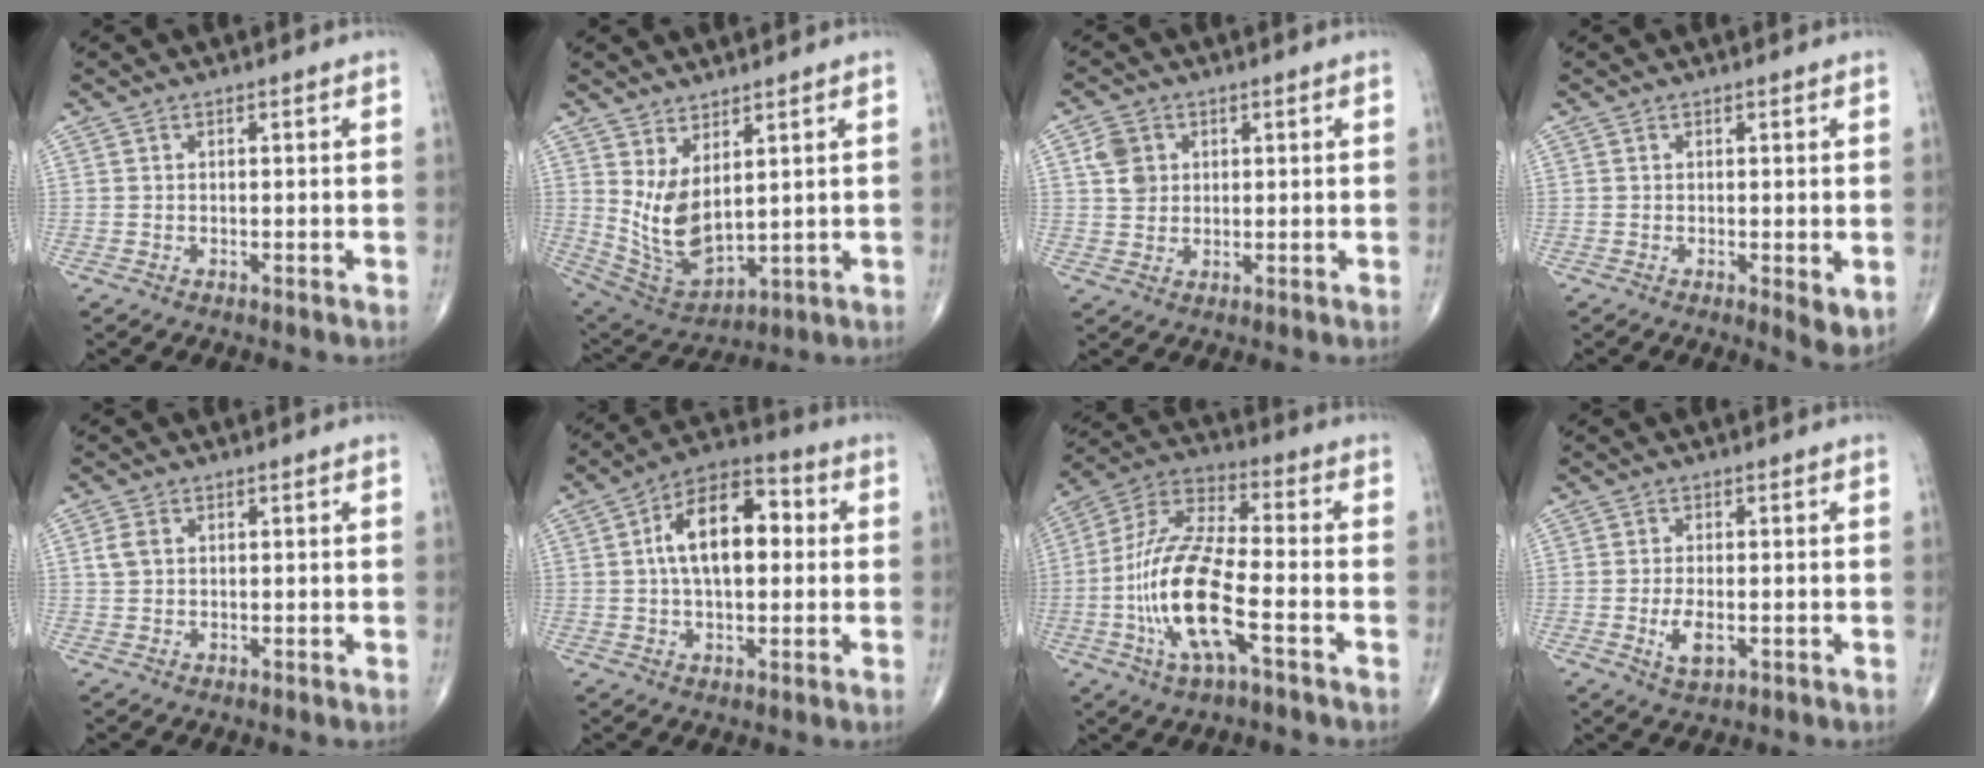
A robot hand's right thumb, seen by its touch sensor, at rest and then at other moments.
{"total": 10.4, "force": [3.1, 5.0, 8.6], "torque": [-0.156, -0.035, 0.082]}
{"total": 4.9, "force": [1.5, 4.1, 2.2], "torque": [-0.022, -0.003, 0.027]}
{"total": 3.2, "force": [-0.3, 0.9, 3.0], "torque": [-0.042, -0.012, -0.006]}
{"total": 2.5, "force": [0.6, 1.8, 1.6], "torque": [-0.035, 0.005, 0.014]}
{"total": 14.3, "force": [1.8, 7.8, 11.8], "torque": [-0.182, 0.027, 0.020]}
{"total": 17.4, "force": [-5.0, 5.5, 15.7], "torque": [-0.330, 0.032, -0.097]}
{"total": 4.5, "force": [-1.1, 2.0, 3.8], "torque": [-0.070, -0.005, -0.018]}